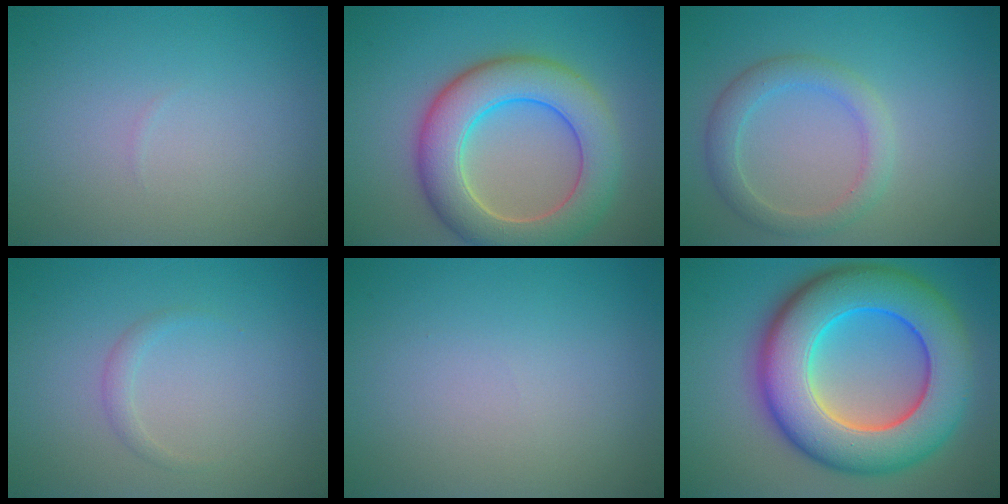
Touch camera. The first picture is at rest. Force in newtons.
{"total": 8.4, "press": 8.4, "slide": 0.4}
{"total": 2.9, "press": 2.9, "slide": 0.2}
{"total": 0.5, "press": 0.5, "slide": 0.1}
{"total": 0.0}
{"total": 13.1, "press": 13.1, "slide": 0.2}